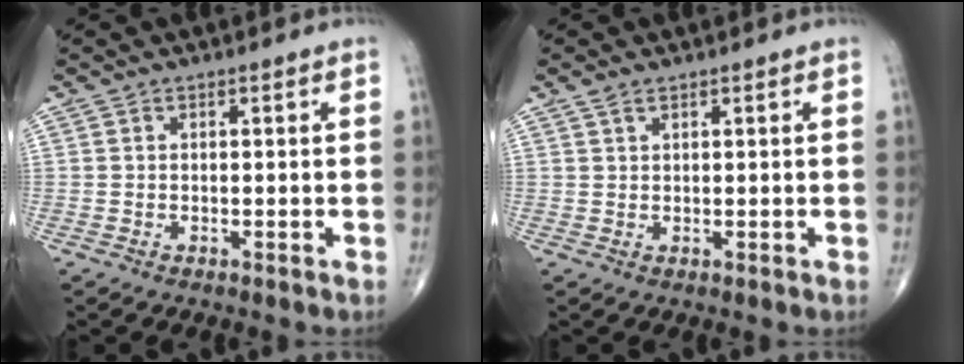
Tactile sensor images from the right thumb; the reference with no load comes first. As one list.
[{"total": 1.6, "force": [1.2, 0.7, 0.8], "torque": [-0.015, 0.005, 0.023]}]